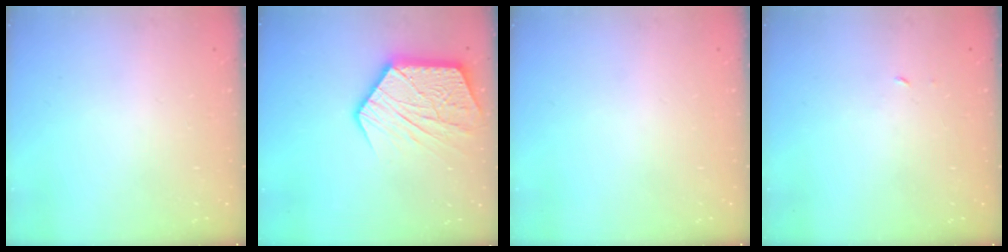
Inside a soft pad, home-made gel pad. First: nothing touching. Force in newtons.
{"total": 16.1, "press": 16.0, "slide": 1.4}
{"total": 0.0}
{"total": 1.9, "press": 1.9, "slide": 0.1}